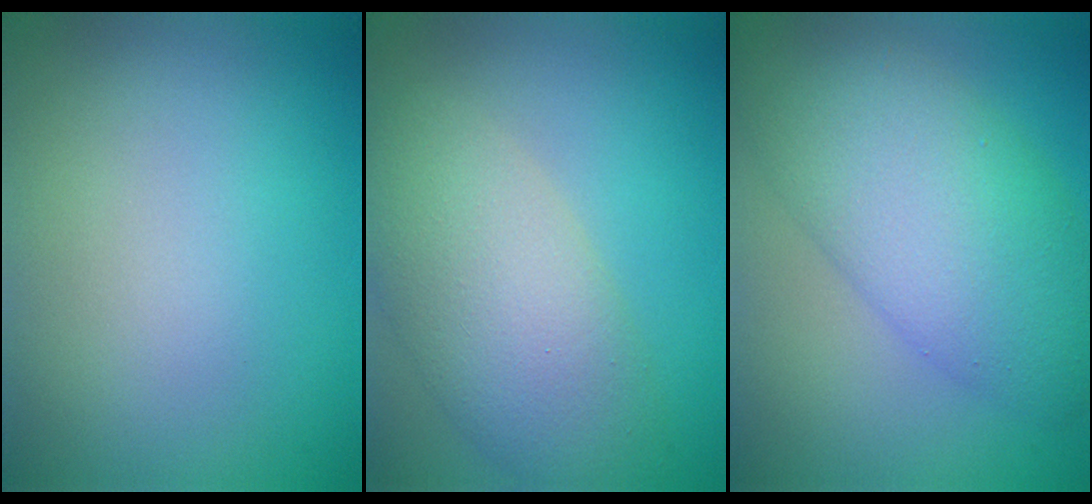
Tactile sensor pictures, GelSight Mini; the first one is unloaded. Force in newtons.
{"total": 7.1, "press": 7.1, "slide": 0.4}
{"total": 9.1, "press": 9.1, "slide": 0.2}